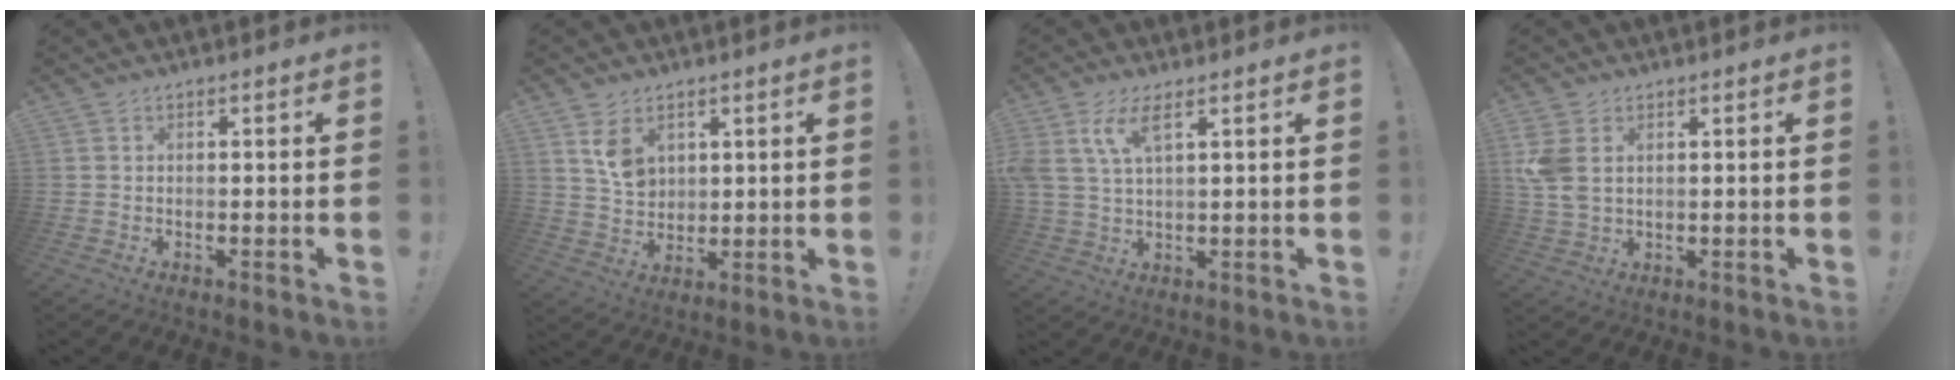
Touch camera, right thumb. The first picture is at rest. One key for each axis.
{"total": 8.0, "fx": 4.0, "fy": 5.8, "fz": 3.9, "tx": -0.042, "ty": -0.023, "tz": 0.077}
{"total": 8.0, "fx": 4.1, "fy": 3.0, "fz": 6.2, "tx": -0.123, "ty": -0.009, "tz": 0.076}
{"total": 6.6, "fx": 2.1, "fy": 4.4, "fz": 4.5, "tx": -0.088, "ty": -0.009, "tz": 0.041}